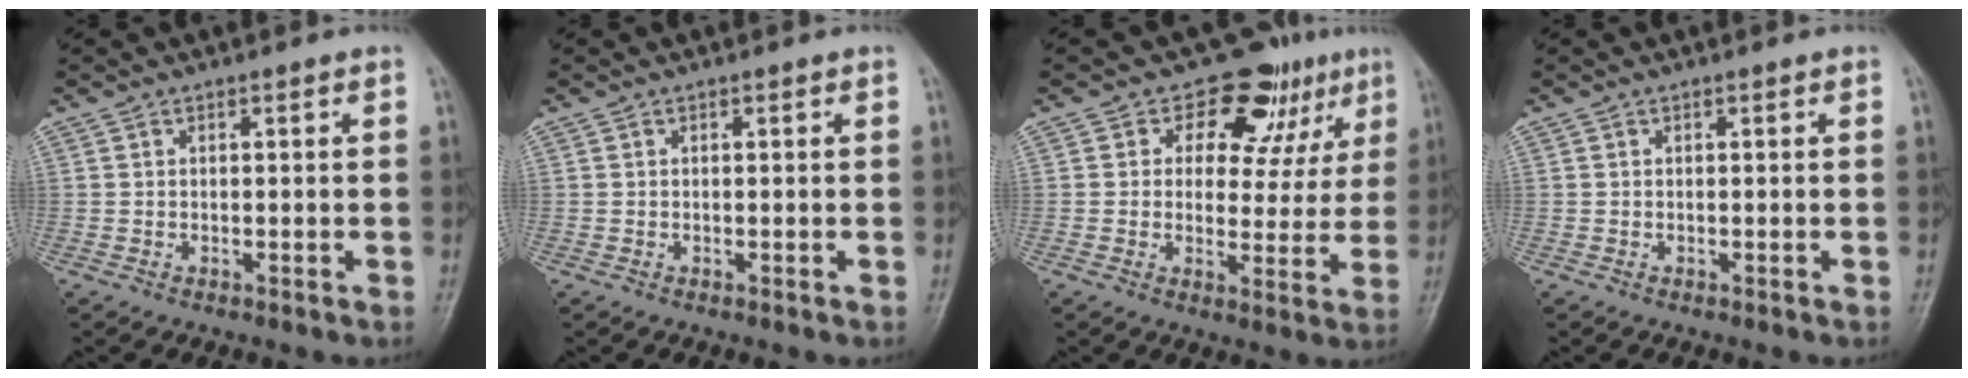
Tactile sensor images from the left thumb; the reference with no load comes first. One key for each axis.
{"total": 0.0}
{"total": 11.7, "fx": 6.2, "fy": 7.9, "fz": 6.0, "tx": -0.017, "ty": -0.016, "tz": 0.080}
{"total": 0.0}